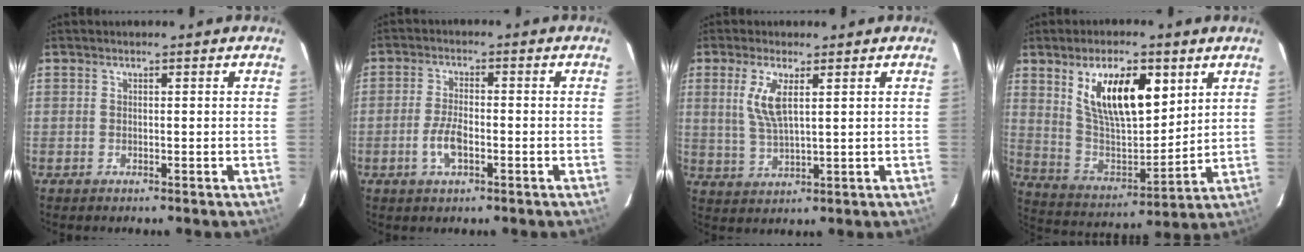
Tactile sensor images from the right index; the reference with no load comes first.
{"total": 5.1, "force": [-2.1, 2.0, 4.2], "torque": [-0.089, 0.000, -0.040]}
{"total": 6.2, "force": [2.1, 1.7, 5.5], "torque": [-0.117, -0.001, 0.045]}
{"total": 16.4, "force": [7.4, 6.8, 13.0], "torque": [-0.224, 0.004, 0.147]}